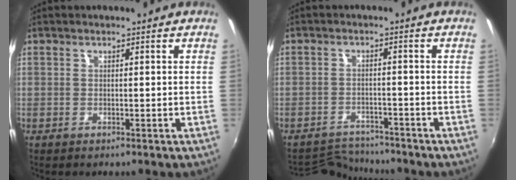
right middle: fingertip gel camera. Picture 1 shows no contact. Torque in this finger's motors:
{"motor_torque": [-0.81, -0.45, -0.14, -0.06]}